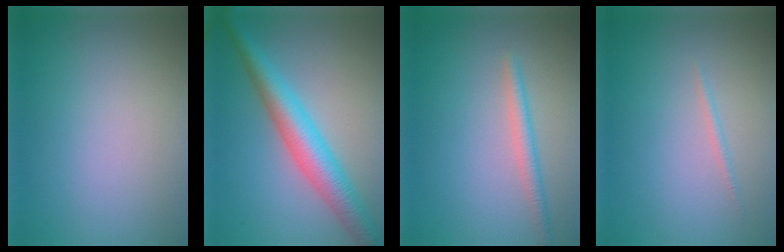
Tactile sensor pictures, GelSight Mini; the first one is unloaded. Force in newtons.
{"total": 5.9, "press": 5.9, "slide": 0.1}
{"total": 1.9, "press": 1.9, "slide": 0.0}
{"total": 0.6, "press": 0.6, "slide": 0.0}